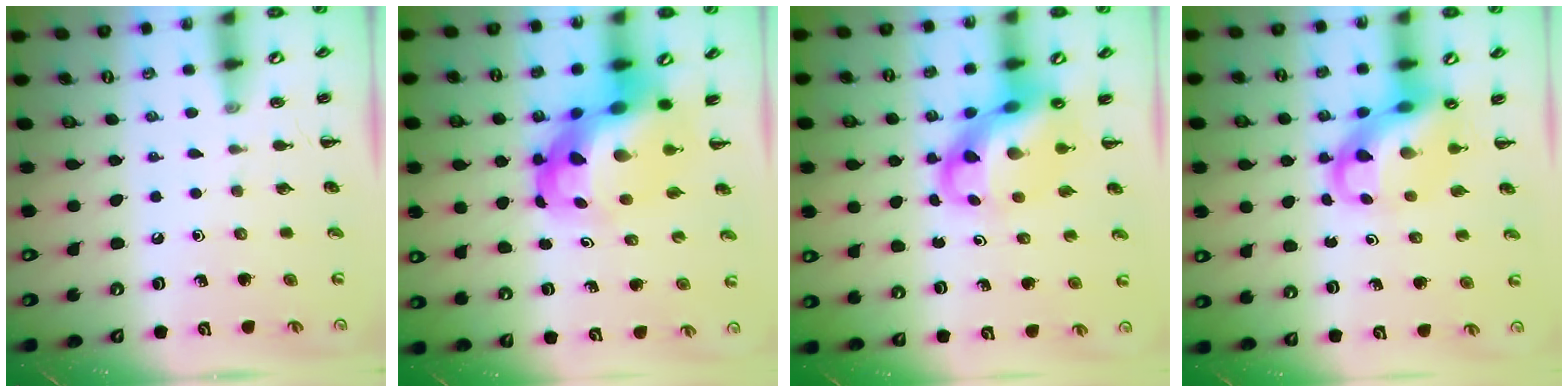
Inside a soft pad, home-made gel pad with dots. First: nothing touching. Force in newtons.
{"total": 10.3, "press": 9.8, "slide": 3.0}
{"total": 9.1, "press": 8.6, "slide": 2.8}
{"total": 10.0, "press": 9.6, "slide": 2.7}